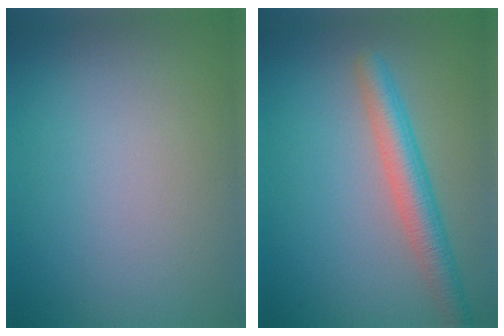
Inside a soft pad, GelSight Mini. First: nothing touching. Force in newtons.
{"total": 3.9, "press": 3.9, "slide": 0.1}